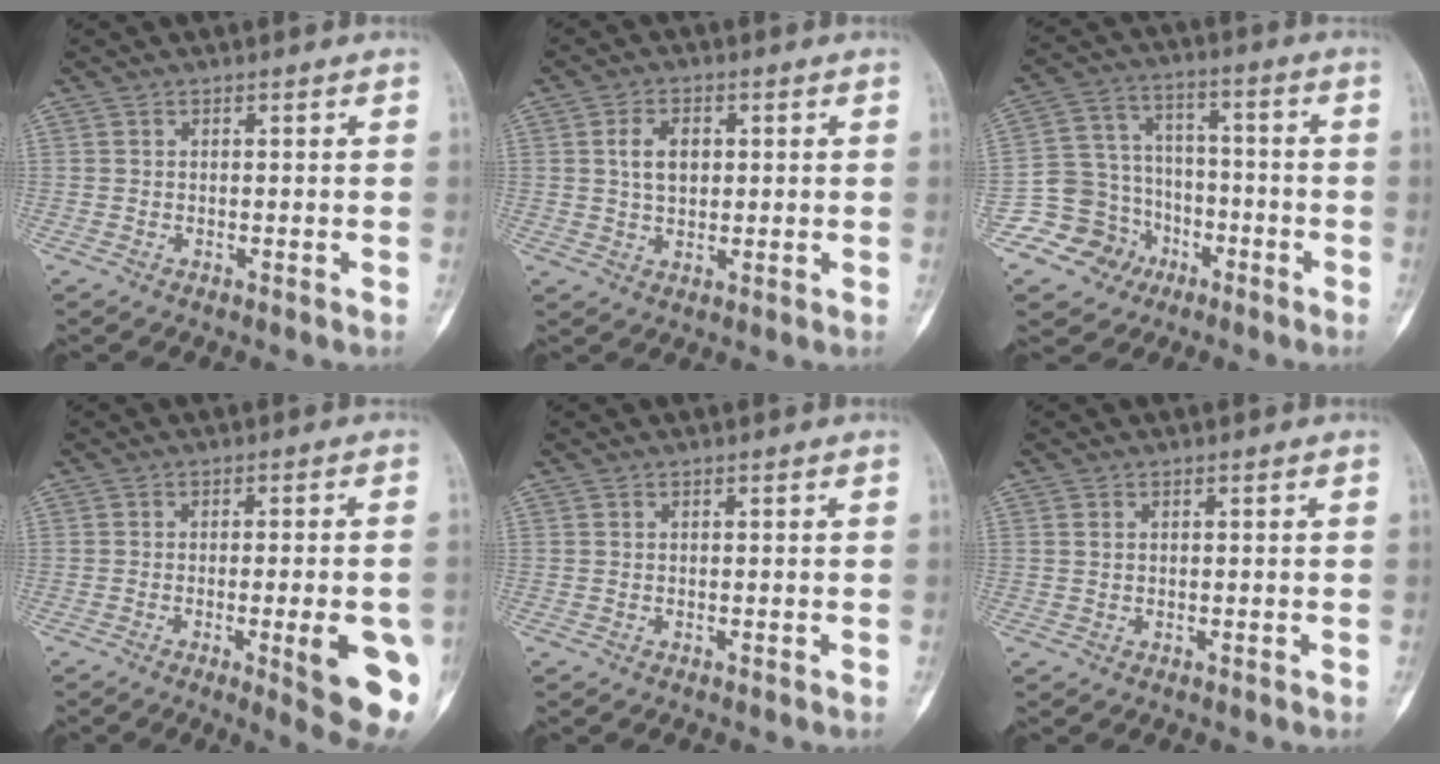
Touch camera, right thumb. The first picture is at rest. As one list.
[{"total": 5.5, "force": [1.2, 3.6, 3.9], "torque": [-0.060, -0.001, 0.020]}, {"total": 12.6, "force": [-6.2, 10.7, 2.4], "torque": [-0.008, 0.076, -0.103]}, {"total": 12.4, "force": [-3.6, 2.8, 11.6], "torque": [-0.122, -0.003, -0.037]}, {"total": 0.0}, {"total": 0.7, "force": [0.3, 0.5, 0.4], "torque": [-0.007, 0.000, 0.005]}]